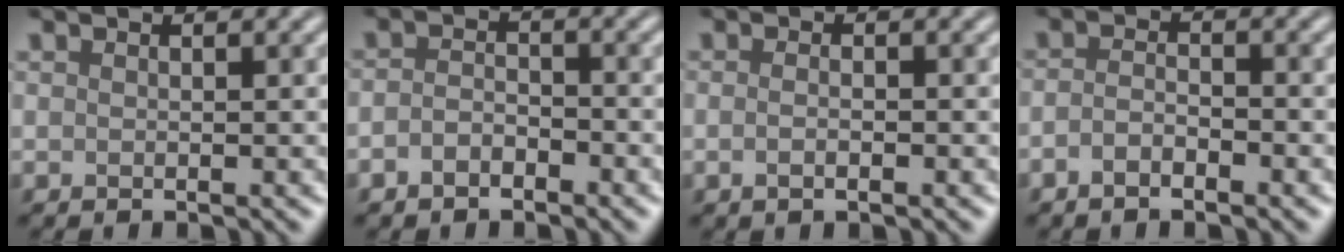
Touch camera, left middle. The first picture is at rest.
{"total": 2.0, "force": [-1.2, 1.1, 1.1], "torque": [-0.023, 0.003, -0.028]}
{"total": 1.4, "force": [-0.4, 0.6, 1.3], "torque": [-0.014, -0.003, -0.009]}
{"total": 1.9, "force": [-1.1, 0.7, 1.4], "torque": [-0.029, 0.001, -0.025]}